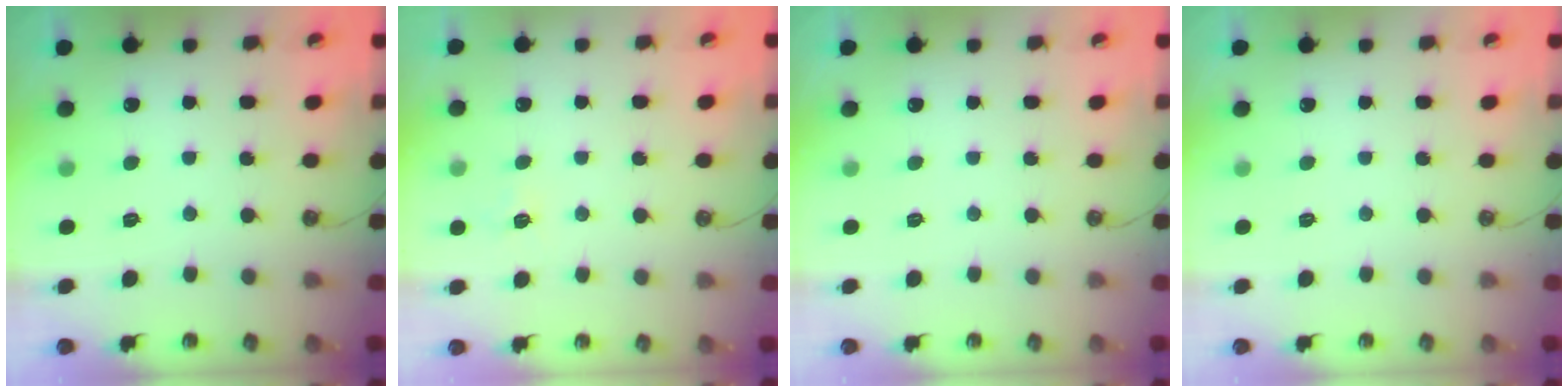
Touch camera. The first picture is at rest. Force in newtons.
{"total": 4.0, "press": 3.9, "slide": 0.4}
{"total": 0.0}
{"total": 0.0}